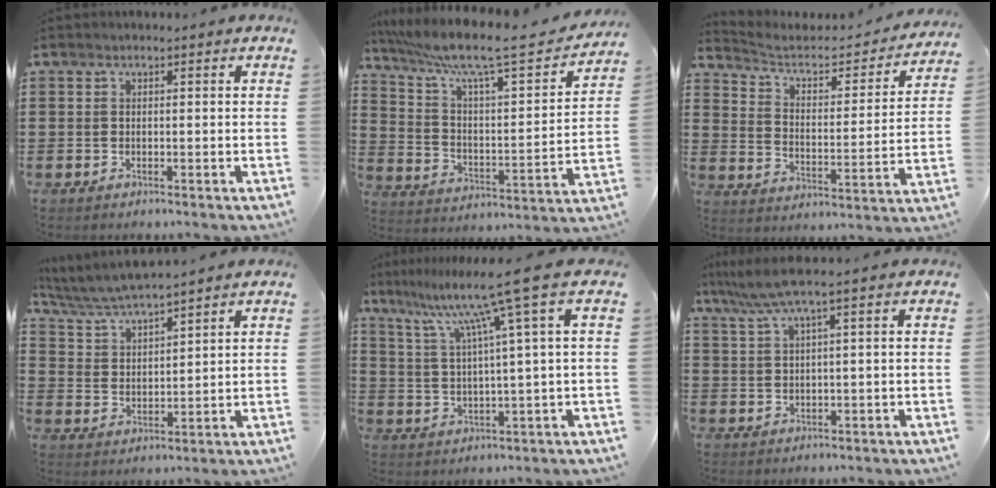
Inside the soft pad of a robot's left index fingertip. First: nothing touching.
{"total": 9.5, "force": [7.3, 0.9, 6.1], "torque": [-0.144, -0.048, 0.117]}
{"total": 4.1, "force": [3.4, 1.5, 1.6], "torque": [-0.046, -0.028, 0.047]}
{"total": 5.3, "force": [5.1, 0.2, 1.4], "torque": [-0.047, -0.023, 0.091]}
{"total": 10.4, "force": [5.6, -1.8, 8.6], "torque": [-0.181, -0.024, 0.083]}
{"total": 4.2, "force": [2.0, -0.3, 3.6], "torque": [-0.082, -0.009, 0.031]}